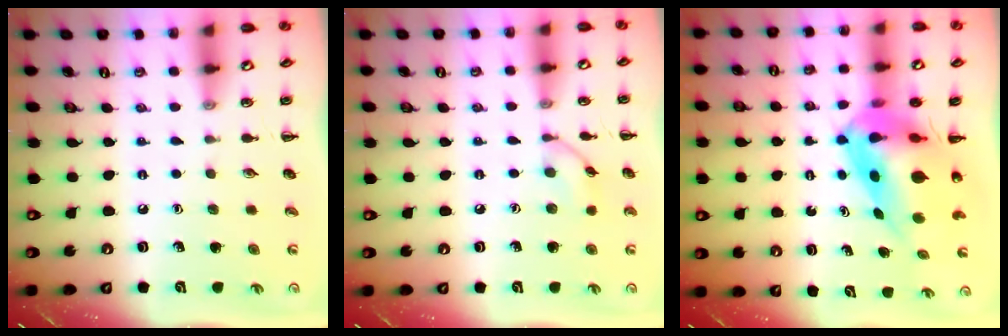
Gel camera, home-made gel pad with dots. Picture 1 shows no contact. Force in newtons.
{"total": 7.4, "press": 7.3, "slide": 0.9}
{"total": 11.2, "press": 10.7, "slide": 3.1}